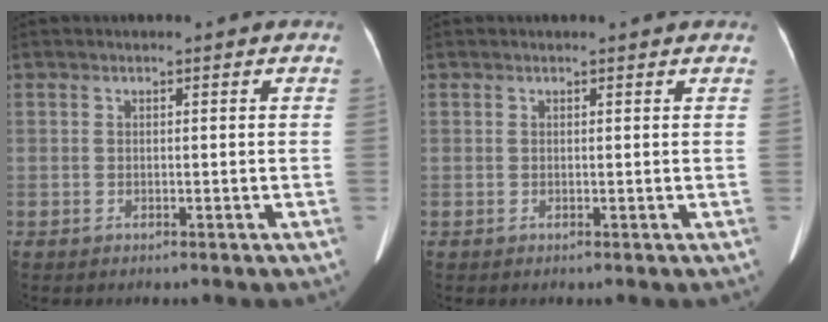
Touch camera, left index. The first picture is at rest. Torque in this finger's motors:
{"motor_torque": [-0.03, 0.11, -0.06, -0.01]}